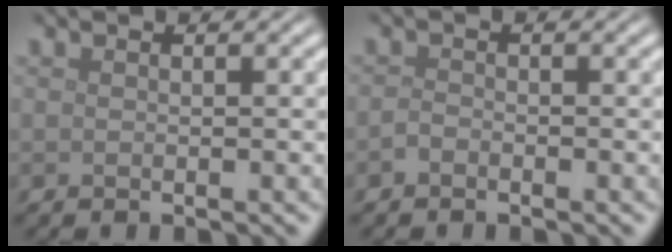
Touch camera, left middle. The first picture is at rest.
{"total": 0.8, "force": [-0.6, 0.4, 0.4], "torque": [-0.007, 0.000, -0.016]}